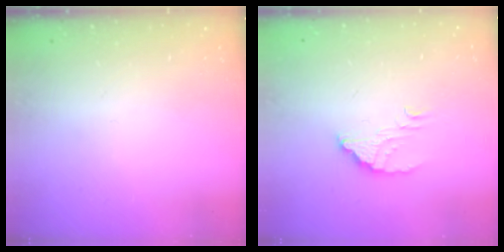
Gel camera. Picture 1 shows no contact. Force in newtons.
{"total": 3.7, "press": 3.7, "slide": 0.3}